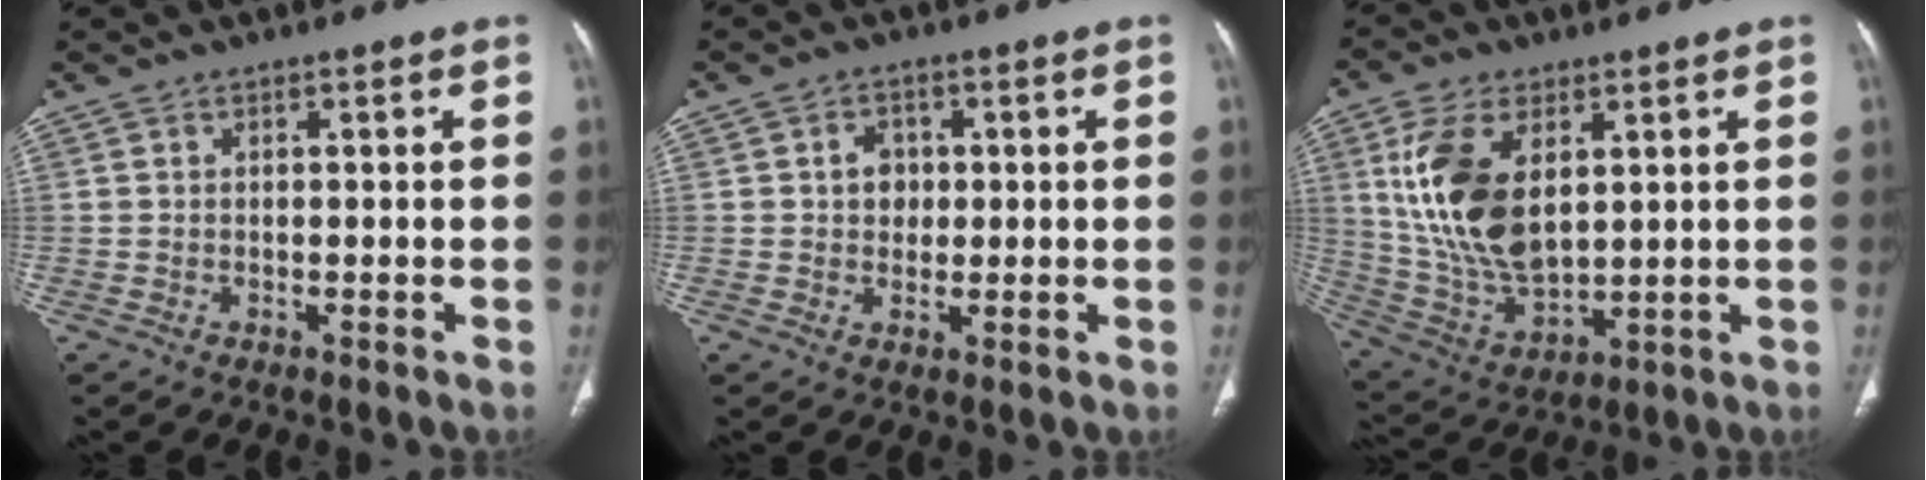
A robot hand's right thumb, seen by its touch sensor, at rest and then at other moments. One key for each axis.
{"total": 3.9, "fx": 0.6, "fy": 3.3, "fz": 2.0, "tx": -0.006, "ty": 0.003, "tz": 0.008}
{"total": 16.5, "fx": 4.5, "fy": 9.2, "fz": 13.0, "tx": -0.247, "ty": -0.019, "tz": 0.100}